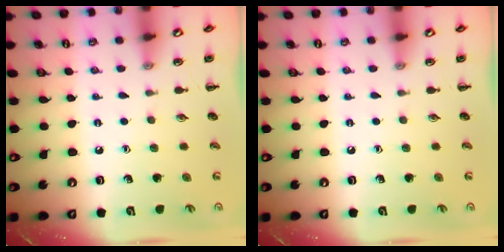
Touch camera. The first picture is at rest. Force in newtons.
{"total": 0.0}